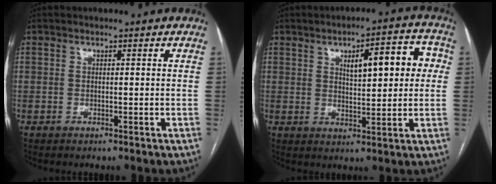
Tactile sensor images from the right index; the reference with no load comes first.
{"total": 9.5, "force": [2.4, 3.1, 8.6], "torque": [-0.114, 0.027, 0.034]}